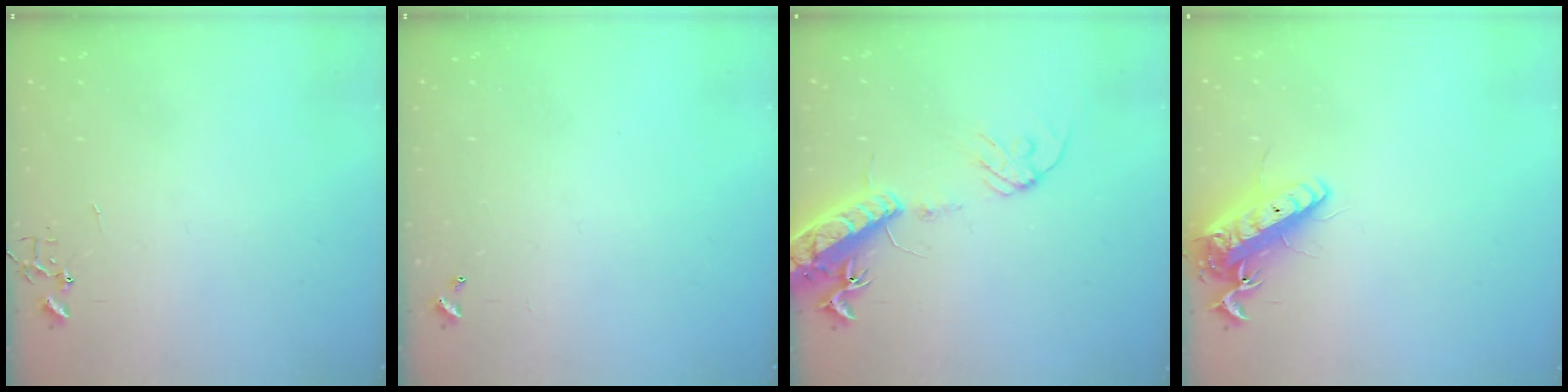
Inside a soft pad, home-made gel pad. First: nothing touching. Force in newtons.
{"total": 0.0}
{"total": 16.1, "press": 15.7, "slide": 3.6}
{"total": 13.9, "press": 13.7, "slide": 2.5}